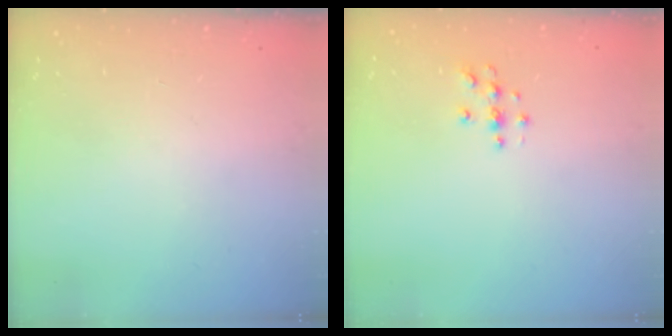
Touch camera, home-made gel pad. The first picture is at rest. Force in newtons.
{"total": 3.9, "press": 3.9, "slide": 0.4}